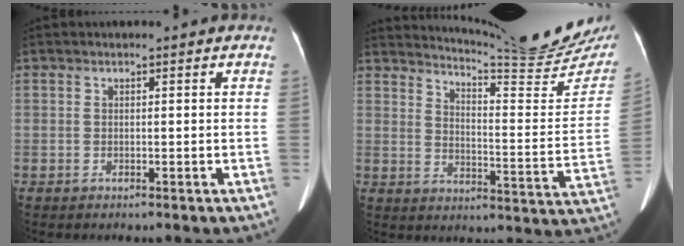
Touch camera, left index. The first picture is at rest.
{"total": 19.9, "force": [18.7, 0.5, 6.8], "torque": [-0.106, -0.093, 0.231]}